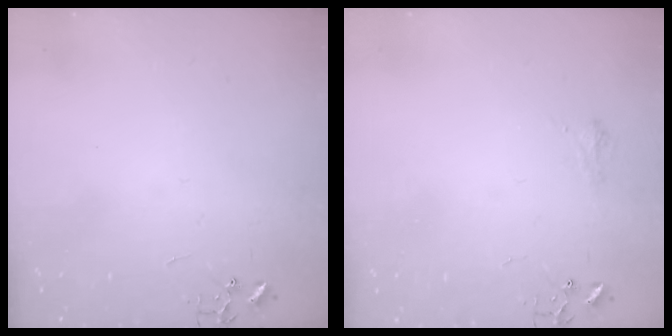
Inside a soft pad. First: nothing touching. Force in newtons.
{"total": 7.1, "press": 7.1, "slide": 0.8}